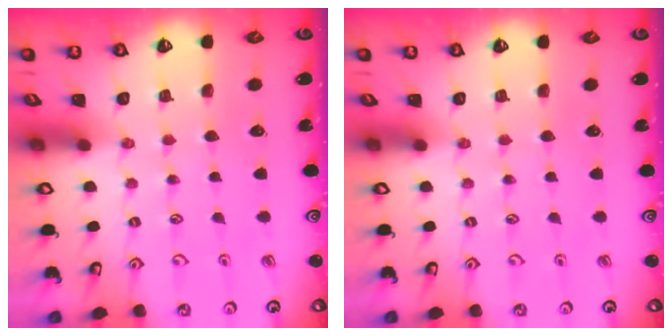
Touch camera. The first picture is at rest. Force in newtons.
{"total": 0.0}